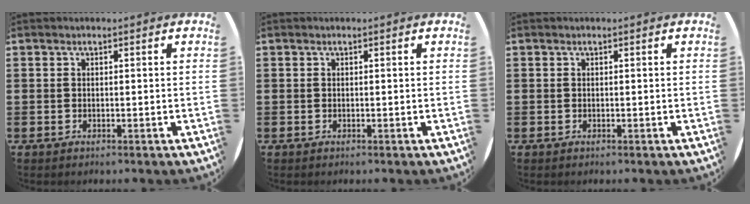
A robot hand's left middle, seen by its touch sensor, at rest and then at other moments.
{"total": 0.0}
{"total": 0.0}